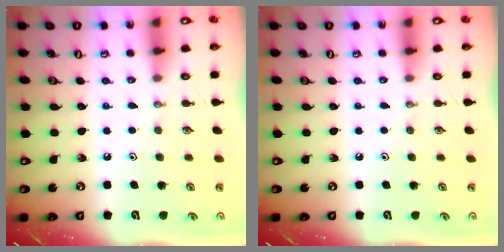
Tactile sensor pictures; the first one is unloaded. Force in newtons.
{"total": 0.0}